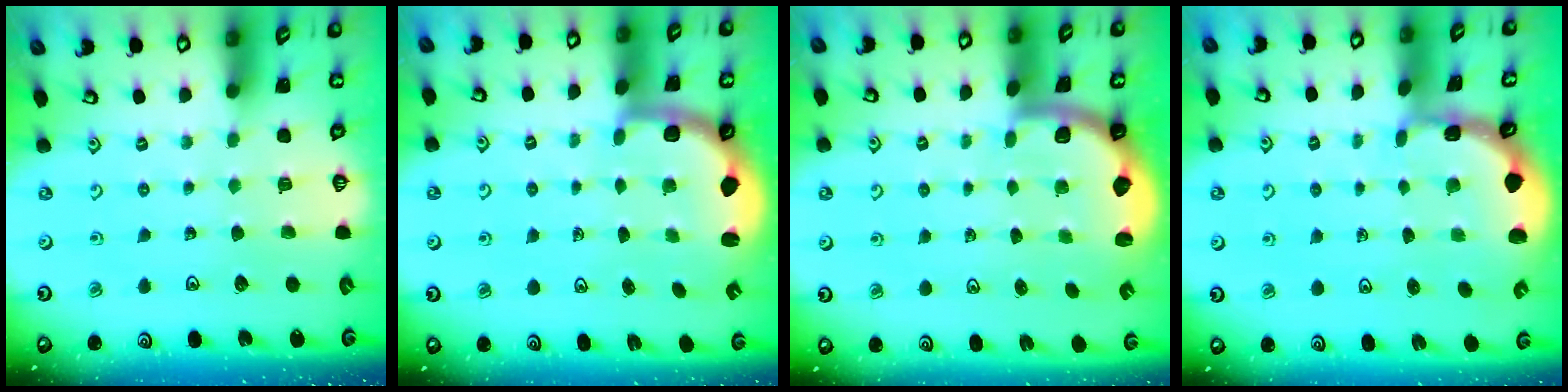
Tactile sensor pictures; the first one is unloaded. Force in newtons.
{"total": 2.3, "press": 2.0, "slide": 1.2}
{"total": 2.0, "press": 2.0, "slide": 0.5}
{"total": 1.5, "press": 1.5, "slide": 0.1}